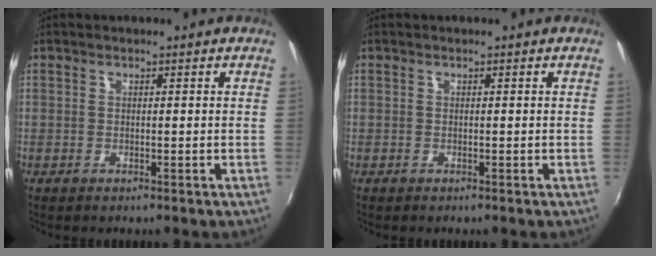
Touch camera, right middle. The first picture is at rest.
{"total": 0.0}